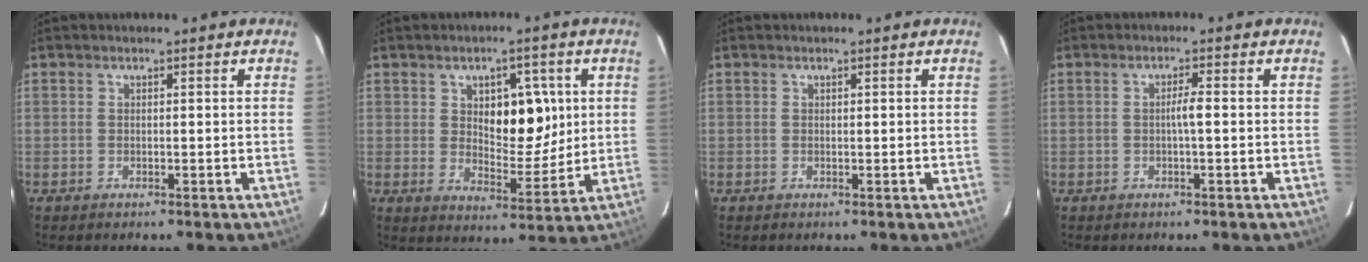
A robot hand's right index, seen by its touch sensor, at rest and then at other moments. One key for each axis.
{"total": 9.0, "fx": 2.4, "fy": 4.4, "fz": 7.4, "tx": -0.103, "ty": 0.006, "tz": 0.046}
{"total": 0.0}
{"total": 1.9, "fx": -0.2, "fy": 0.0, "fz": 1.9, "tx": -0.033, "ty": 0.002, "tz": -0.003}